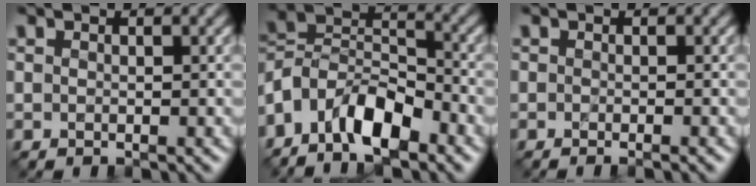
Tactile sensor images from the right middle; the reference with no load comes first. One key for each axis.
{"total": 8.1, "fx": -5.4, "fy": 3.7, "fz": 4.7, "tx": -0.075, "ty": 0.007, "tz": -0.112}
{"total": 0.8, "fx": -0.5, "fy": 0.1, "fz": 0.6, "tx": -0.009, "ty": -0.008, "tz": -0.006}